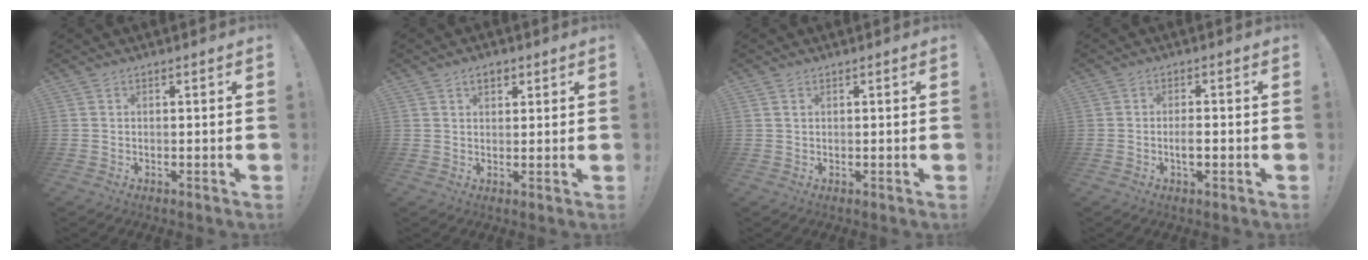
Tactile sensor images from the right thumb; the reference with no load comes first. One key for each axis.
{"total": 3.4, "fx": 1.8, "fy": 2.1, "fz": 2.0, "tx": -0.024, "ty": -0.003, "tz": 0.029}
{"total": 1.0, "fx": 0.6, "fy": 0.6, "fz": 0.5, "tx": -0.008, "ty": 0.001, "tz": 0.010}
{"total": 3.0, "fx": -0.9, "fy": 0.9, "fz": 2.7, "tx": -0.039, "ty": 0.001, "tz": -0.018}